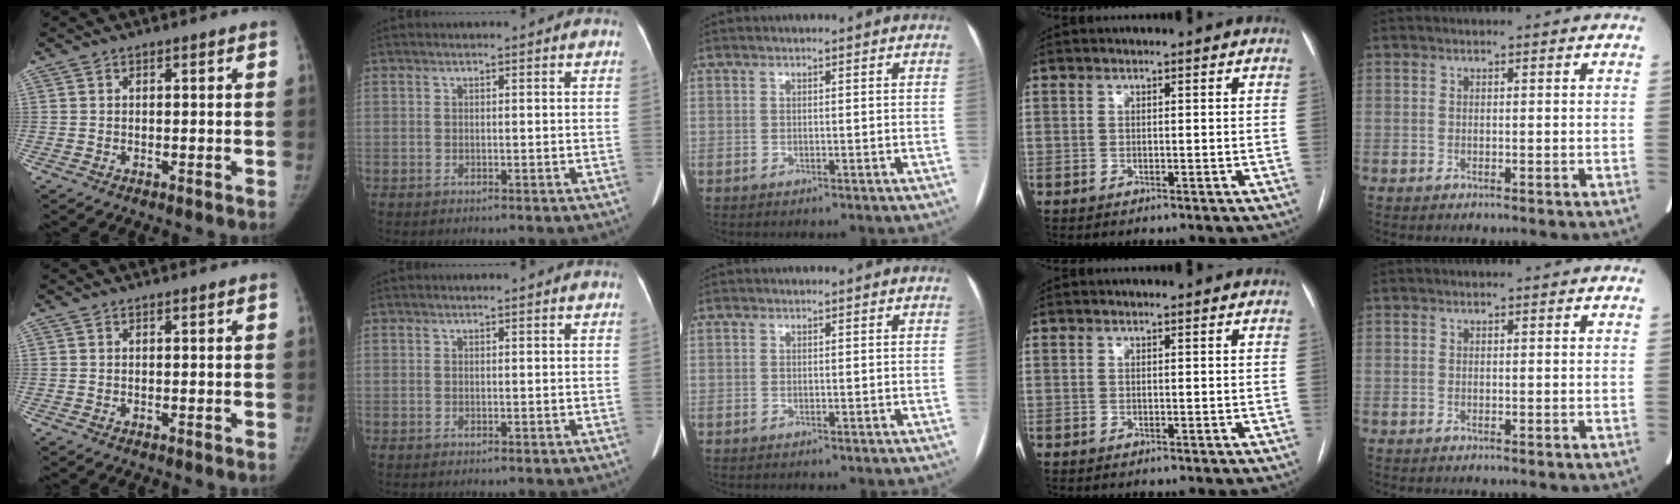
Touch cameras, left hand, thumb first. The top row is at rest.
{}